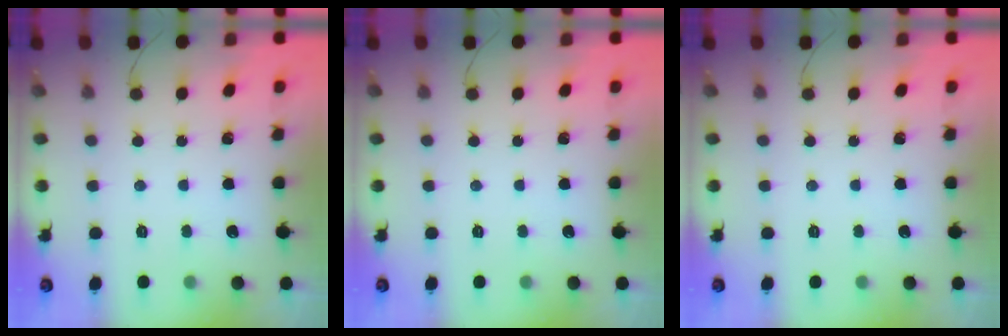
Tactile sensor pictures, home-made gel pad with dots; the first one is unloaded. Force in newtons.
{"total": 0.0}
{"total": 0.0}